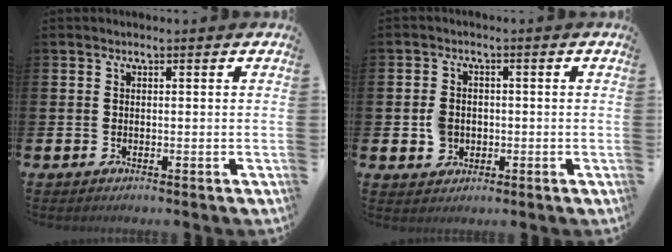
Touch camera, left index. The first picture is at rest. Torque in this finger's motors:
{"motor_torque": [0.03, 0.14, 0.03, 0.03]}